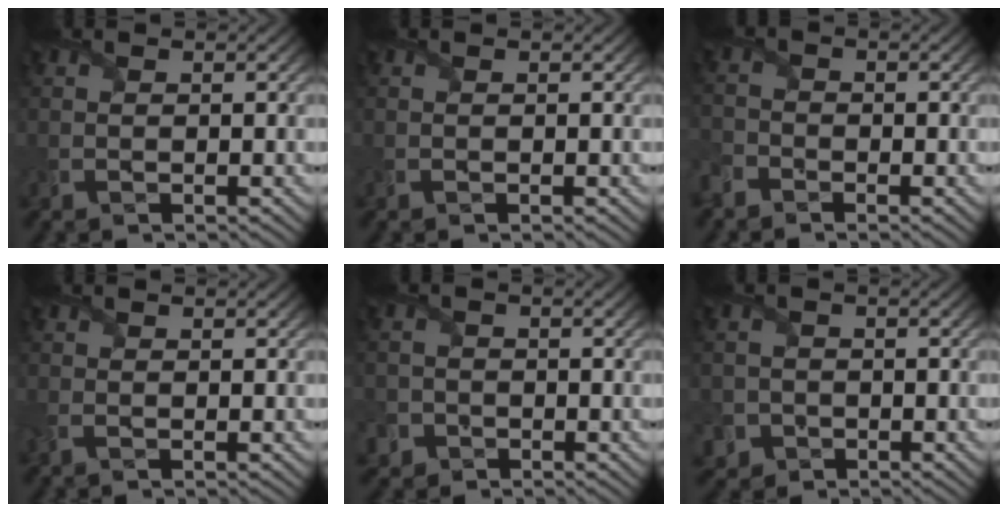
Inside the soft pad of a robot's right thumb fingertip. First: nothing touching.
{"total": 0.0}
{"total": 2.8, "force": [-2.3, 1.5, 0.7], "torque": [-0.022, -0.008, -0.064]}
{"total": 1.1, "force": [-0.6, 0.4, 0.8], "torque": [-0.031, -0.009, -0.018]}
{"total": 3.4, "force": [-1.9, 2.8, 0.5], "torque": [-0.011, 0.000, -0.046]}
{"total": 3.1, "force": [-1.5, 2.7, 0.3], "torque": [-0.006, -0.005, -0.037]}